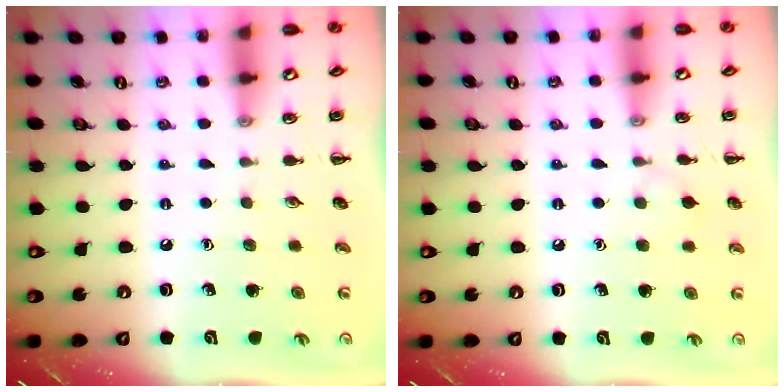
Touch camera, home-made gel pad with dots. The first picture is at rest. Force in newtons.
{"total": 3.9, "press": 3.6, "slide": 1.6}